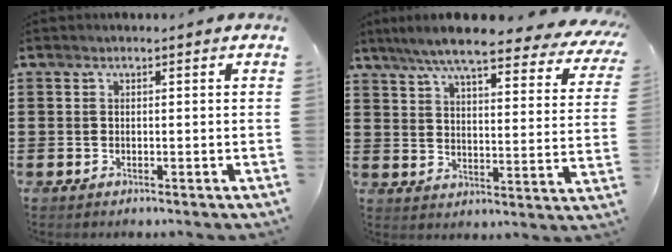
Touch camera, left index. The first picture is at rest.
{"total": 8.2, "force": [6.9, 0.2, 4.4], "torque": [-0.104, -0.040, 0.114]}